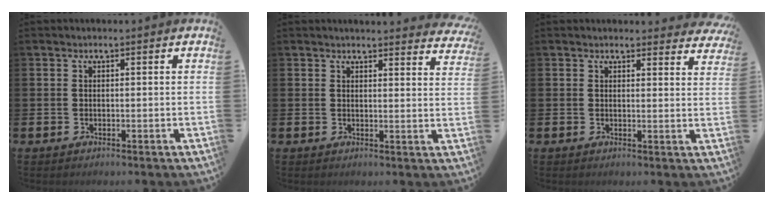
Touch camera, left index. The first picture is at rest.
{"total": 2.9, "force": [2.9, 0.1, 0.1], "torque": [0.001, -0.018, 0.051]}
{"total": 2.3, "force": [2.3, 0.4, 0.0], "torque": [0.013, -0.016, 0.038]}